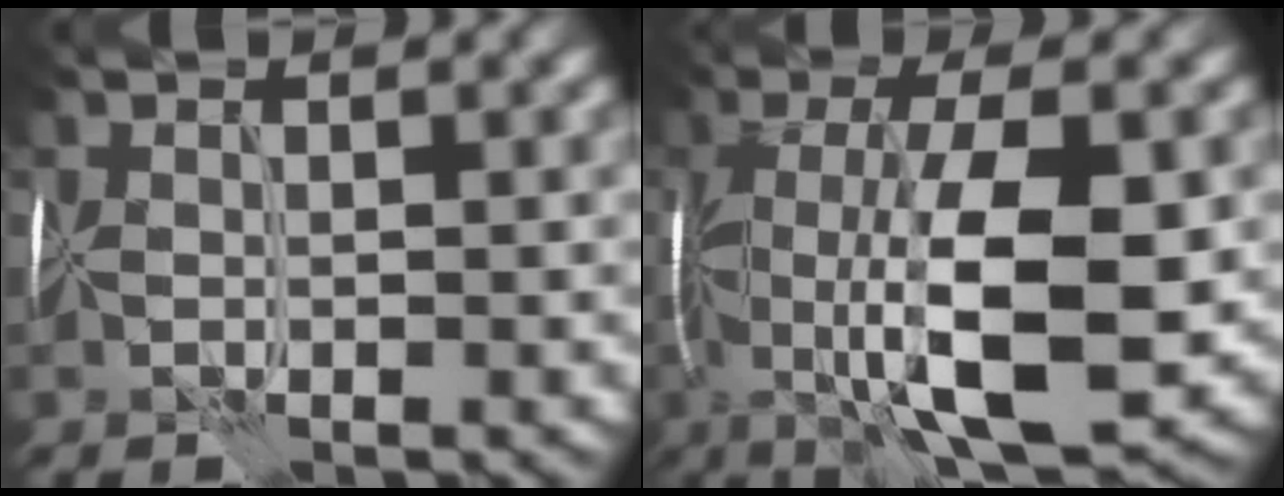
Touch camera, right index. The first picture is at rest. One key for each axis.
{"total": 12.4, "fx": -1.9, "fy": 4.4, "fz": 11.5, "tx": -0.202, "ty": -0.001, "tz": -0.031}